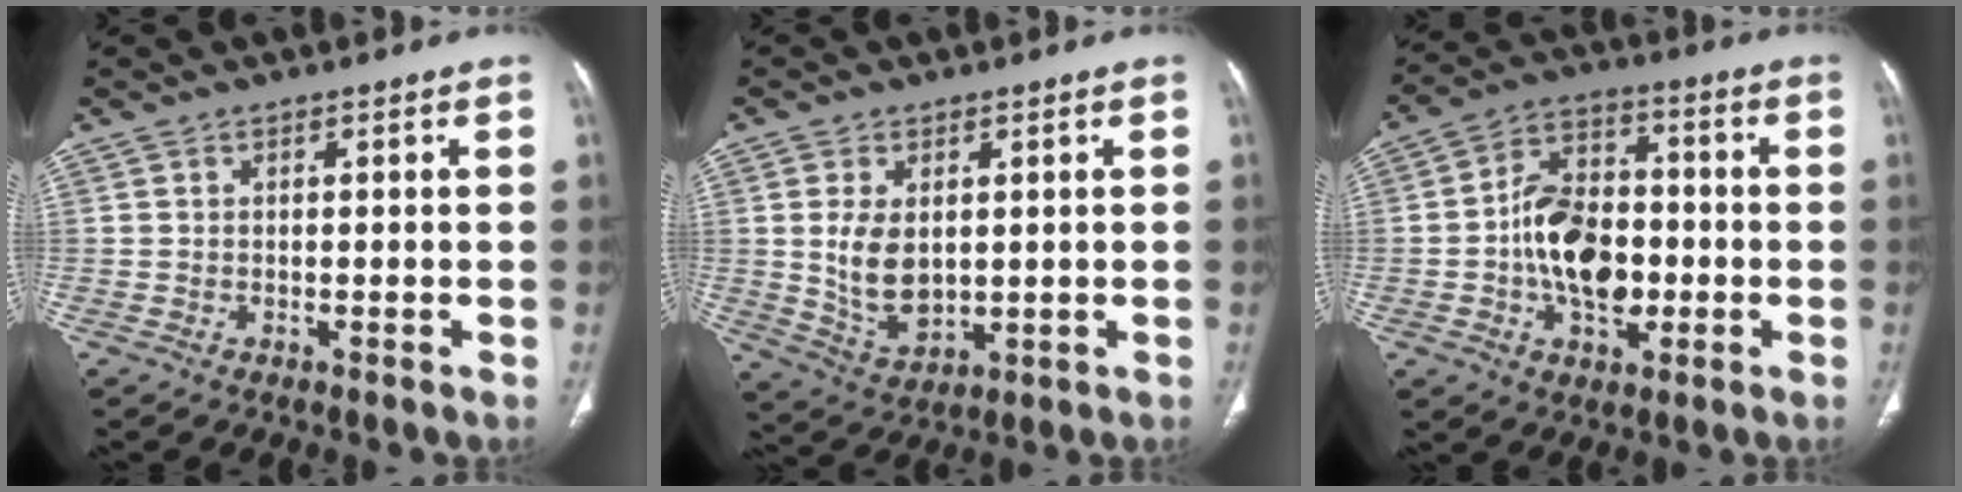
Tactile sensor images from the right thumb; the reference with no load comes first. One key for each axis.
{"total": 8.8, "fx": 1.1, "fy": 5.5, "fz": 6.8, "tx": -0.116, "ty": -0.016, "tz": 0.037}
{"total": 14.0, "fx": -2.2, "fy": 9.2, "fz": 10.3, "tx": -0.148, "ty": 0.029, "tz": -0.039}